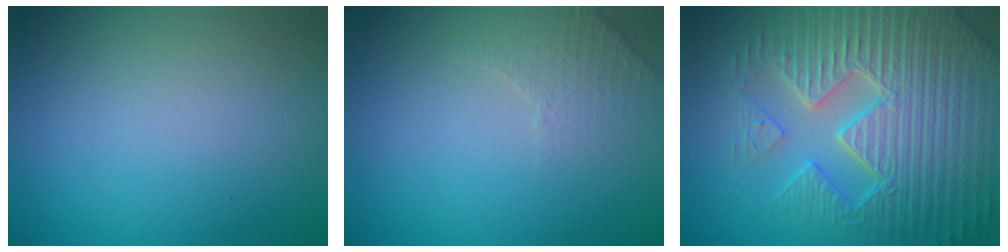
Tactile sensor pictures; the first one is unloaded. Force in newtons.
{"total": 2.1, "press": 2.0, "slide": 0.5}
{"total": 9.5, "press": 6.8, "slide": 6.7}